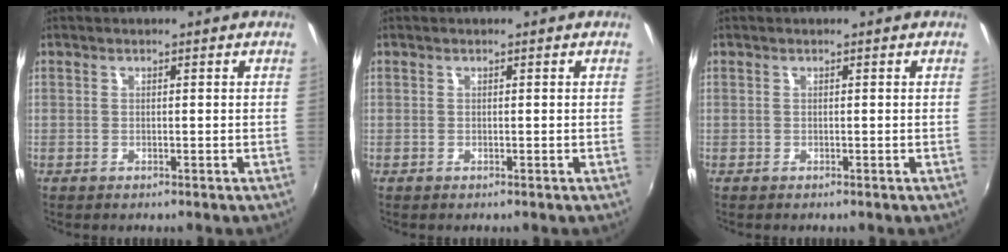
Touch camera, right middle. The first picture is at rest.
{"total": 0.0}
{"total": 0.0}